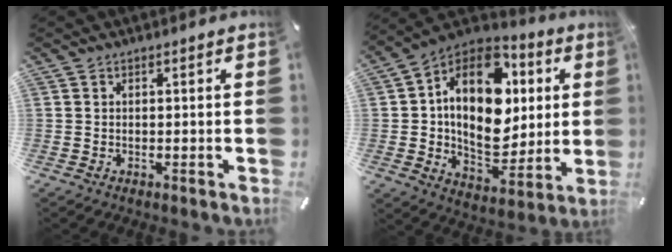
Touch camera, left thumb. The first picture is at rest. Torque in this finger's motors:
{"motor_torque": [2.17, 2.33, 2.63, -0.14, 0.28]}